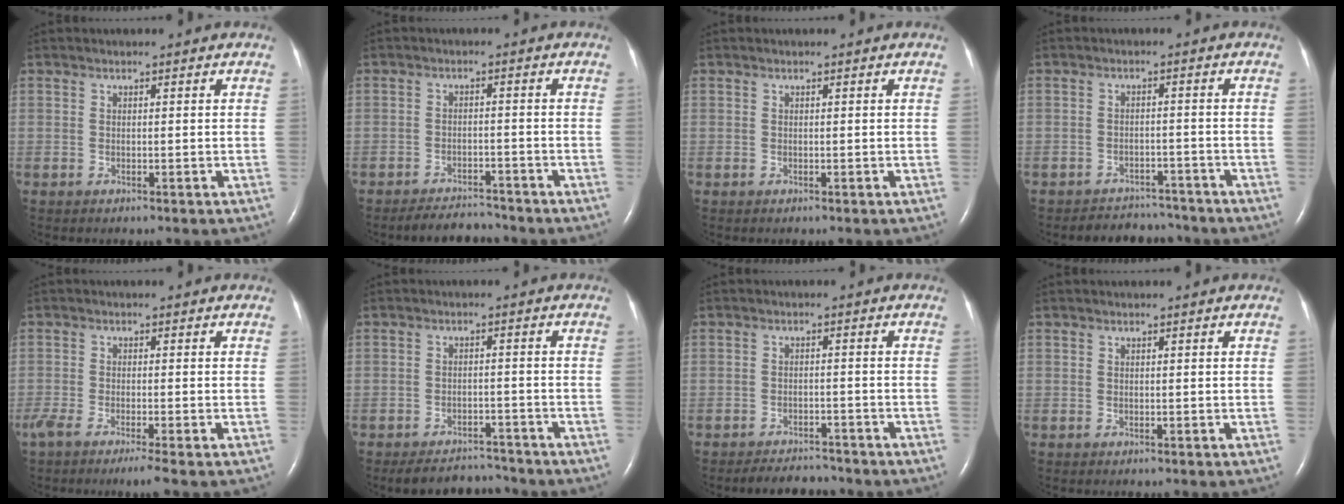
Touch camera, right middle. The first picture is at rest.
{"total": 4.2, "force": [-4.2, 0.8, 0.3], "torque": [-0.010, -0.012, -0.068]}
{"total": 0.0}
{"total": 5.8, "force": [-5.5, 1.8, -0.5], "torque": [0.009, 0.012, -0.076]}
{"total": 4.8, "force": [-3.5, 0.0, 3.3], "torque": [-0.059, -0.014, -0.062]}
{"total": 5.7, "force": [-5.5, 1.3, 0.3], "torque": [-0.002, 0.003, -0.086]}
{"total": 4.4, "force": [-4.2, 1.1, 0.6], "torque": [-0.012, -0.010, -0.067]}
{"total": 0.0}